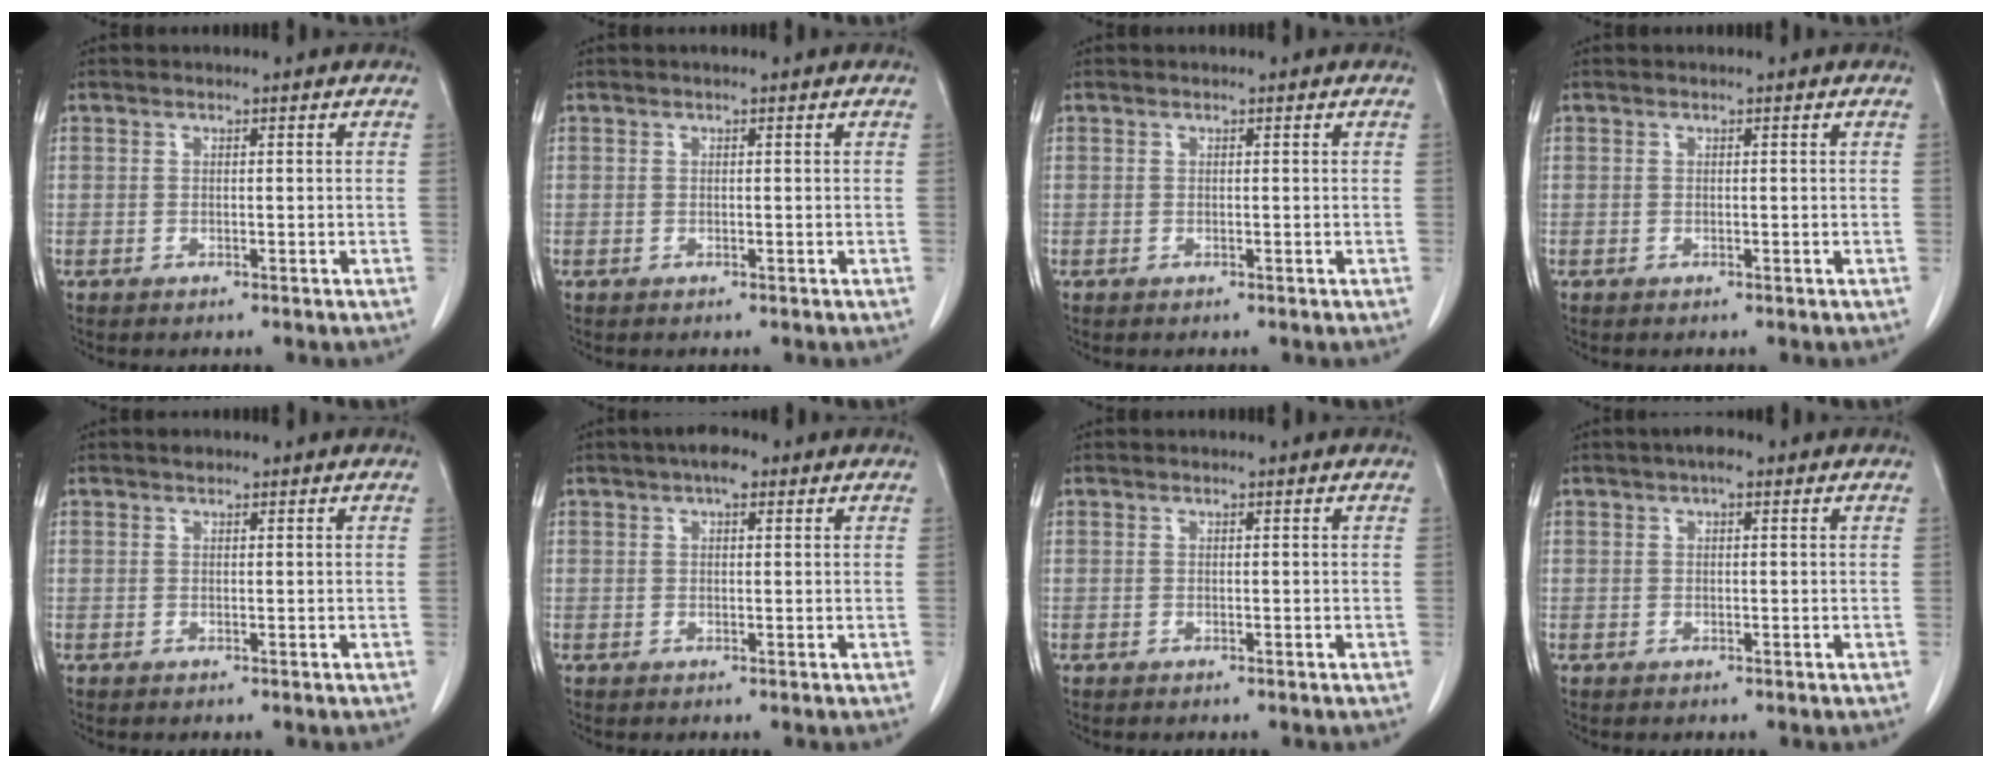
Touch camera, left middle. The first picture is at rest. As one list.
[{"total": 0.0}, {"total": 0.0}, {"total": 0.0}, {"total": 0.6, "force": [0.6, 0.2, 0.2], "torque": [-0.014, 0.002, 0.010]}, {"total": 2.8, "force": [1.7, 1.2, 1.9], "torque": [-0.031, 0.010, 0.023]}, {"total": 0.0}, {"total": 1.8, "force": [1.0, 0.7, 1.3], "torque": [-0.020, 0.010, 0.013]}]